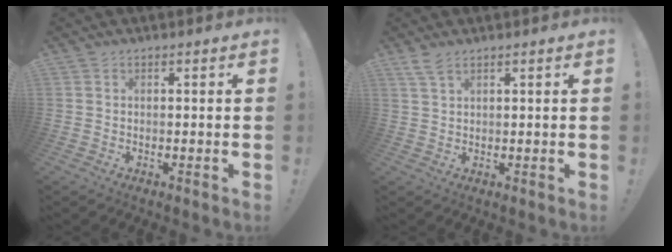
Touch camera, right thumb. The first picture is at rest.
{"total": 3.5, "force": [2.4, 1.1, 2.3], "torque": [-0.055, 0.000, 0.047]}